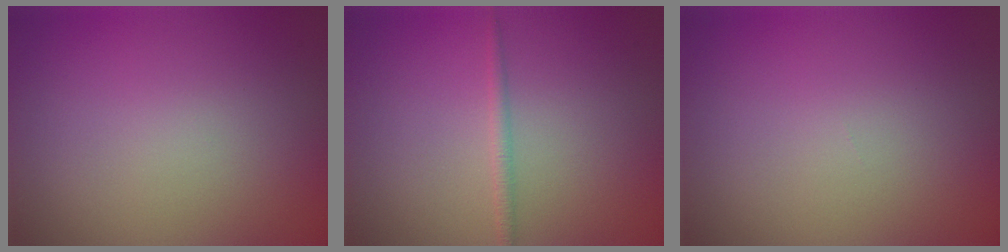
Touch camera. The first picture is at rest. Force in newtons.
{"total": 1.2, "press": 1.2, "slide": 0.0}
{"total": 0.0}